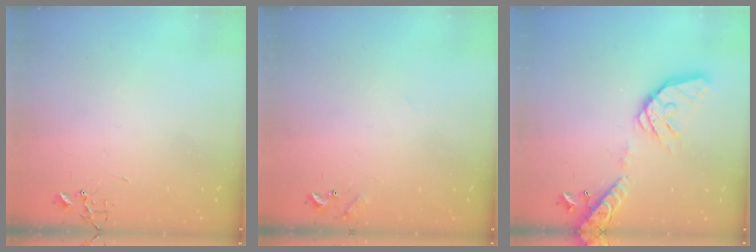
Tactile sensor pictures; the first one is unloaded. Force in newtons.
{"total": 7.8, "press": 7.8, "slide": 0.5}
{"total": 19.5, "press": 19.2, "slide": 3.3}